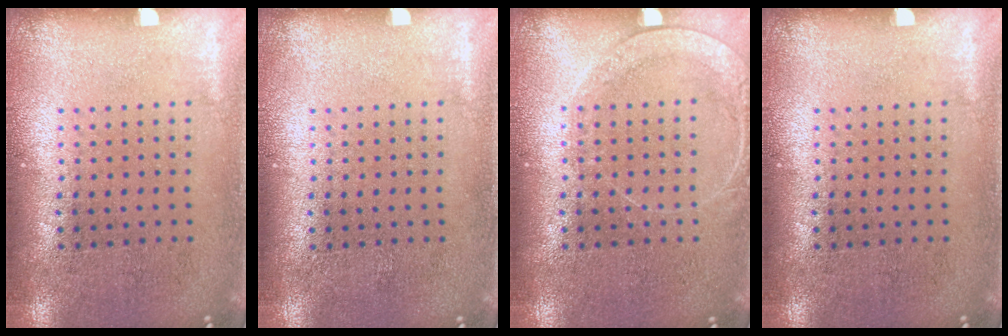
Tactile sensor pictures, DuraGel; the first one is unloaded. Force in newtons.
{"total": 0.0}
{"total": 1.5, "press": 1.4, "slide": 0.4}
{"total": 0.0}